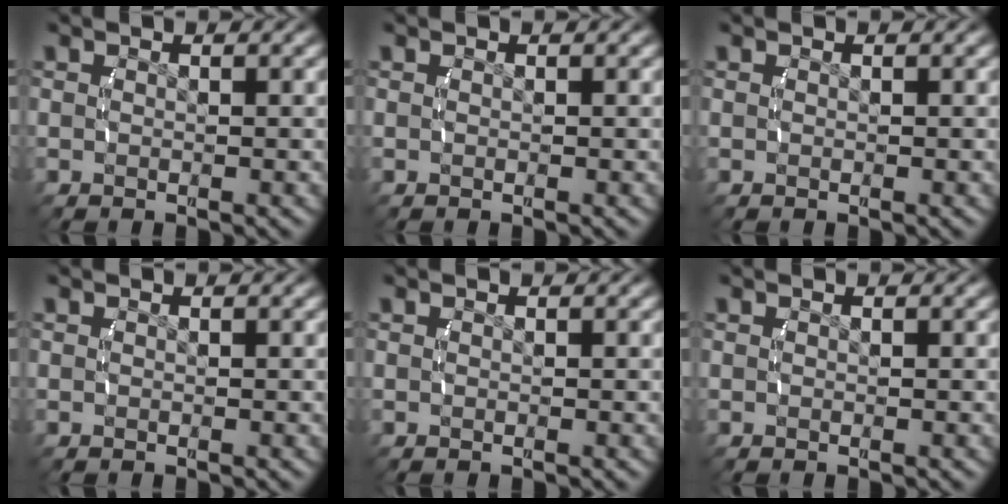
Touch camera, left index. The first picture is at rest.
{"total": 0.0}
{"total": 0.0}
{"total": 0.0}
{"total": 0.0}
{"total": 0.0}